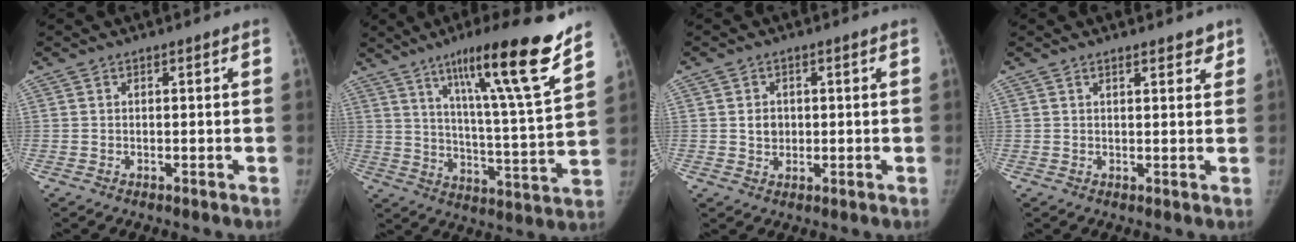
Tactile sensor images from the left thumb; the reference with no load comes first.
{"total": 20.6, "force": [13.4, 1.0, 15.6], "torque": [-0.211, -0.066, 0.211]}
{"total": 2.8, "force": [0.4, 2.4, 1.3], "torque": [-0.004, -0.001, 0.011]}
{"total": 2.9, "force": [2.3, 1.0, 1.4], "torque": [-0.002, -0.011, 0.031]}